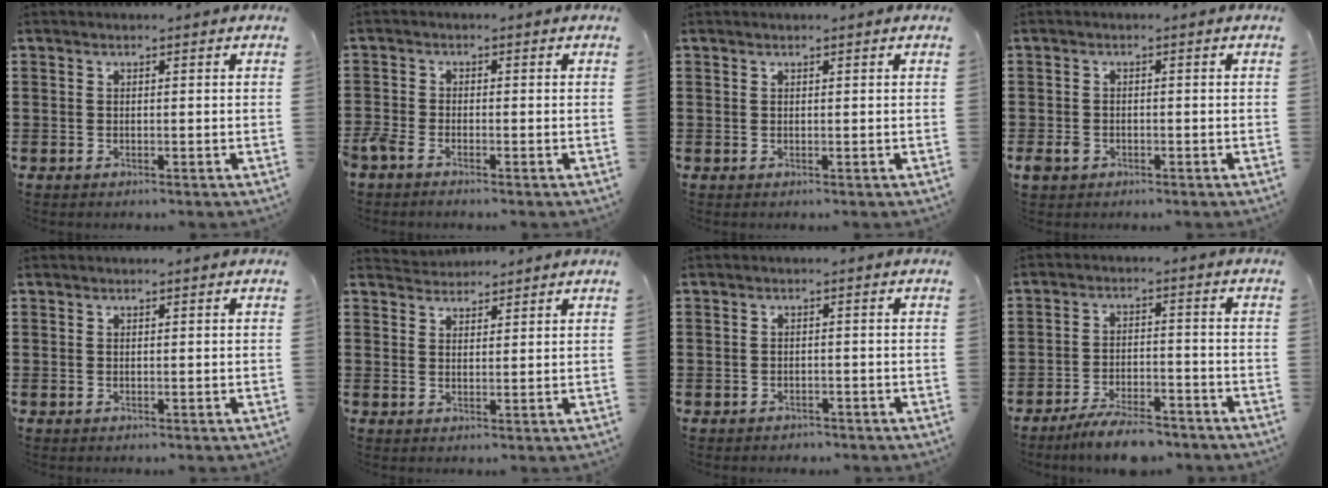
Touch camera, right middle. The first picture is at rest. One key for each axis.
{"total": 2.0, "fx": -1.7, "fy": 0.5, "fz": 0.9, "tx": -0.038, "ty": -0.005, "tz": -0.041}
{"total": 0.0}
{"total": 2.0, "fx": -1.0, "fy": 1.4, "fz": 0.9, "tx": -0.035, "ty": -0.005, "tz": -0.024}
{"total": 0.0}
{"total": 2.6, "fx": 2.6, "fy": 0.3, "fz": -0.4, "tx": 0.002, "ty": -0.003, "tz": 0.050}
{"total": 1.3, "fx": -1.2, "fy": 0.5, "fz": -0.2, "tx": 0.002, "ty": 0.002, "tz": -0.029}
{"total": 6.2, "fx": -5.6, "fy": 0.9, "fz": 2.4, "tx": -0.049, "ty": -0.003, "tz": -0.108}